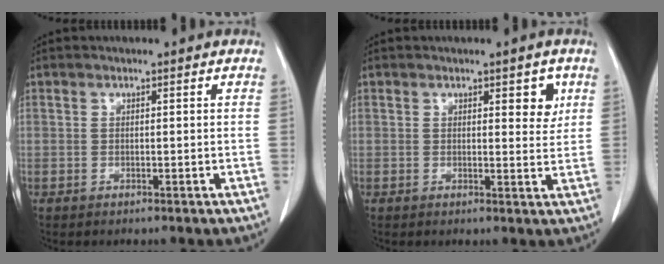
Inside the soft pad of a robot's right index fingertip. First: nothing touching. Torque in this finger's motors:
{"motor_torque": [0.06, 0.02, 0.00, 0.00]}